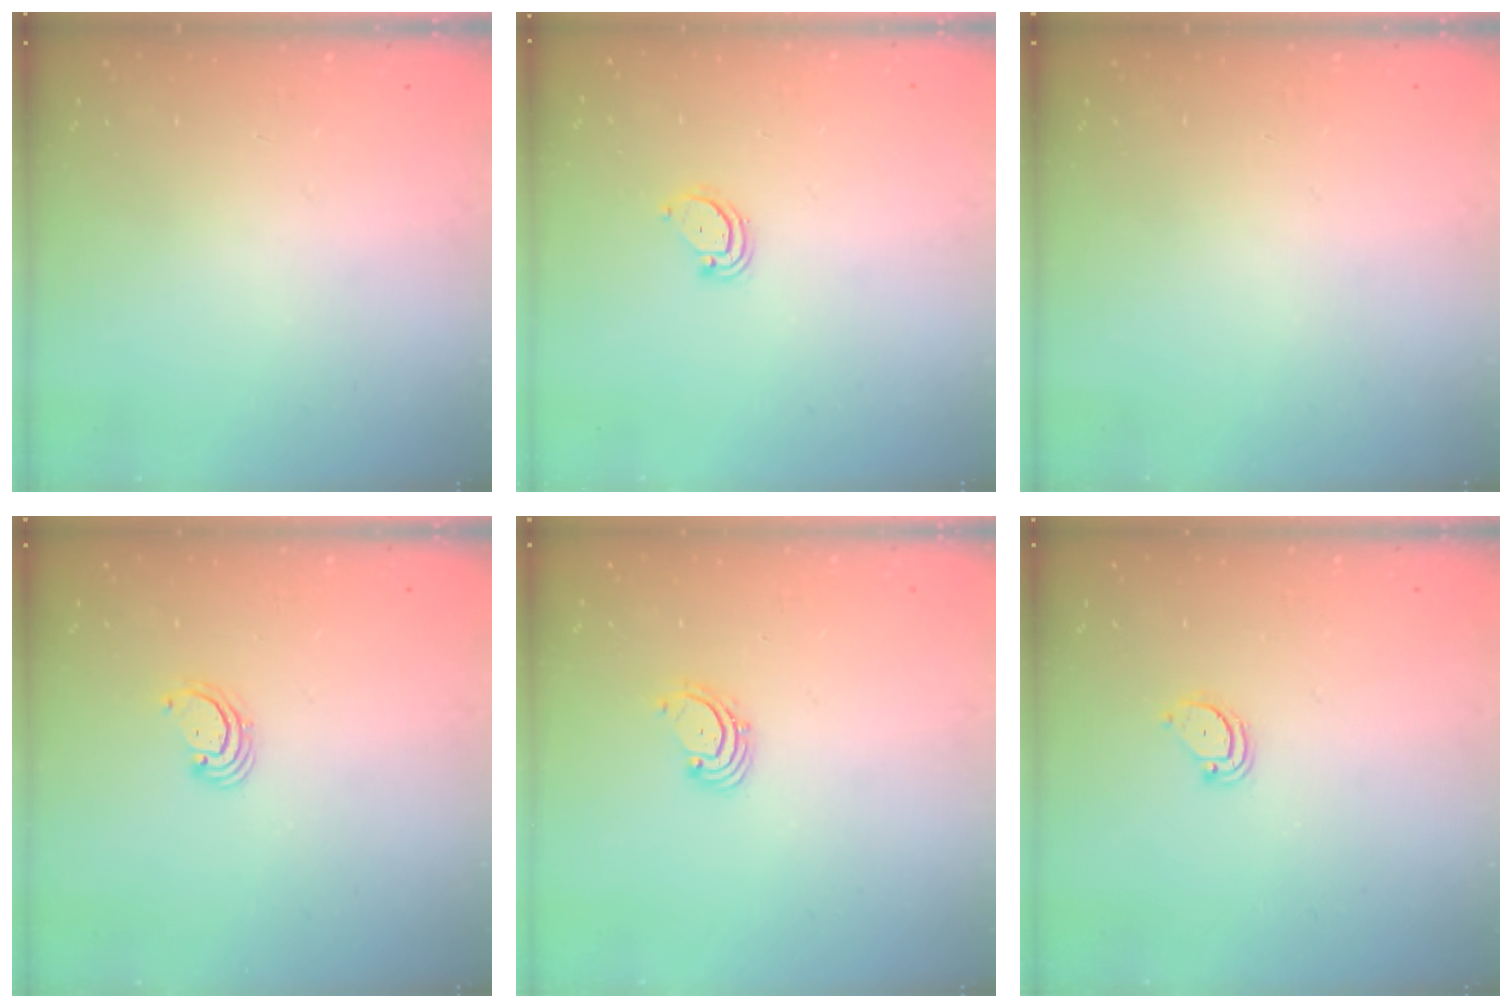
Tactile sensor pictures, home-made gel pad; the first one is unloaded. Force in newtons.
{"total": 3.0, "press": 3.0, "slide": 0.2}
{"total": 0.0}
{"total": 2.6, "press": 2.6, "slide": 0.3}
{"total": 1.8, "press": 1.7, "slide": 0.6}
{"total": 2.6, "press": 2.6, "slide": 0.2}